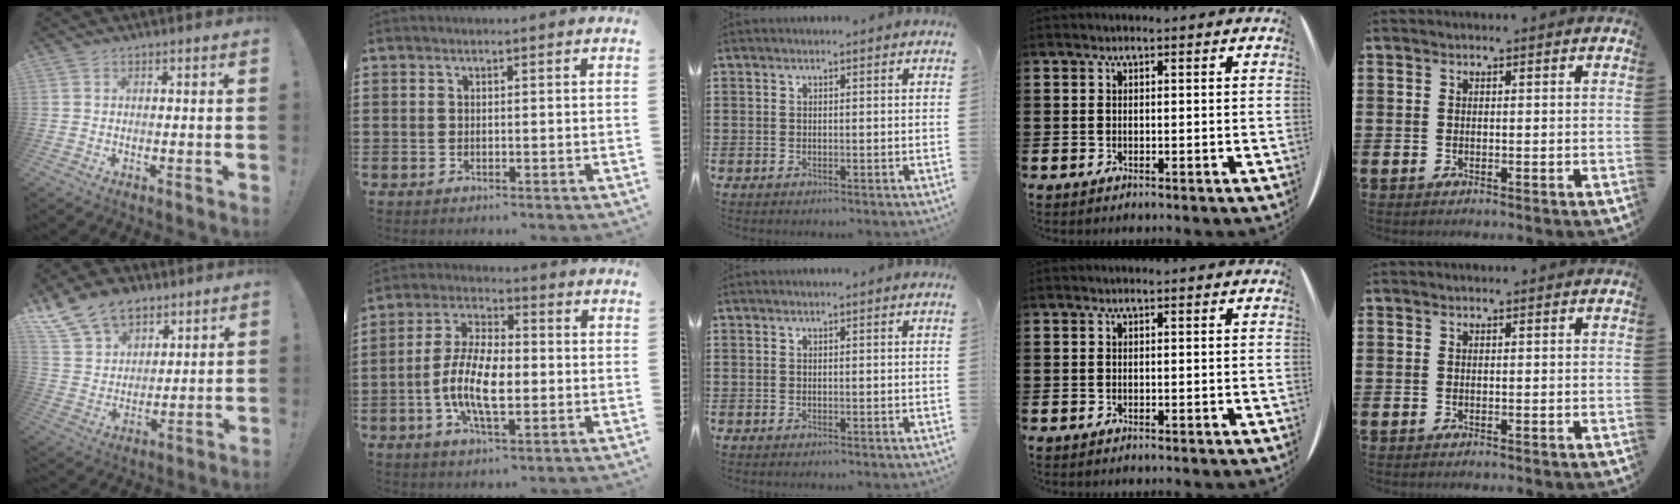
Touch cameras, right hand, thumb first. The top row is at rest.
{"thumb": {"total": 13.4, "force": [9.3, 8.3, 5.0], "torque": [-0.096, -0.055, 0.180]}, "index": {"total": 9.9, "force": [-2.1, 4.4, 8.6], "torque": [-0.195, -0.006, -0.045]}}